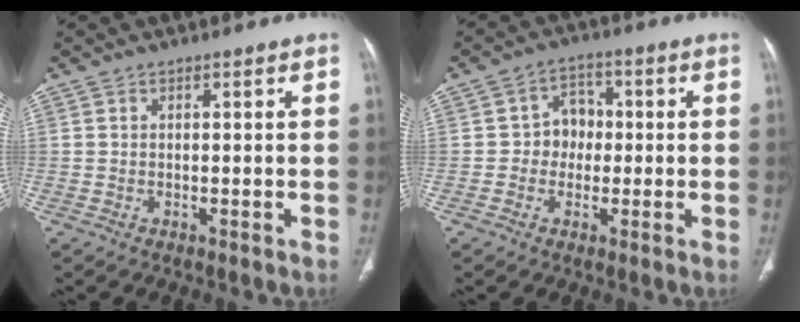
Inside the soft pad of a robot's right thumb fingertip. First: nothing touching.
{"total": 5.6, "force": [-0.3, 5.1, 2.5], "torque": [-0.002, 0.016, -0.017]}